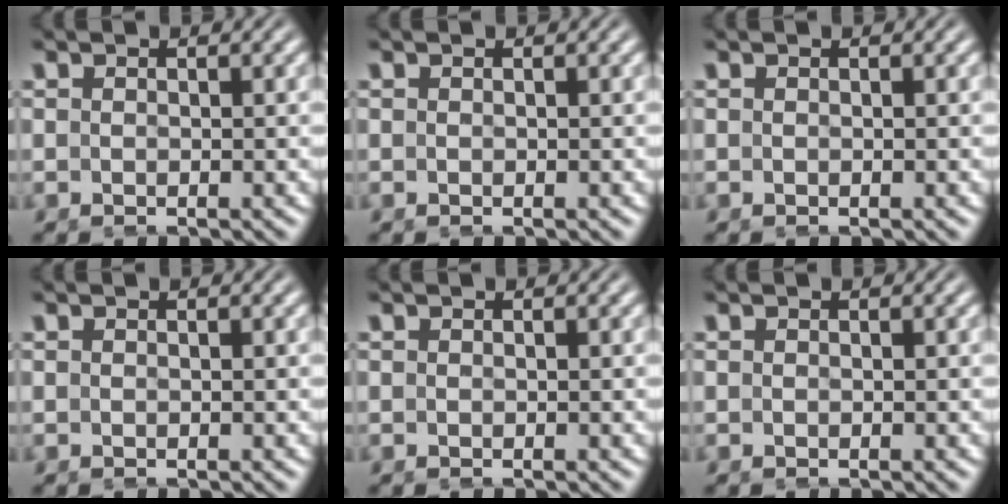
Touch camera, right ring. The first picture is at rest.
{"total": 0.0}
{"total": 0.0}
{"total": 1.3, "force": [-0.4, -1.2, -0.5], "torque": [0.016, -0.013, 0.004]}
{"total": 0.0}
{"total": 0.0}